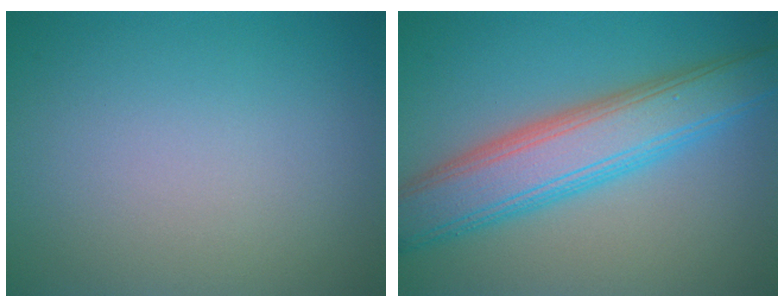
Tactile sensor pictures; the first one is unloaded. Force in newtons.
{"total": 7.6, "press": 7.6, "slide": 0.1}